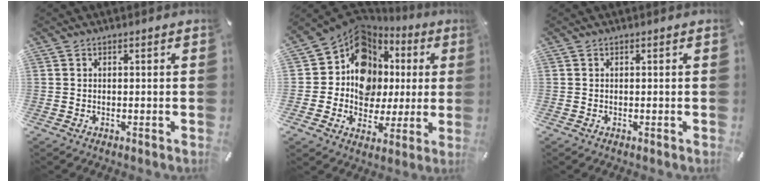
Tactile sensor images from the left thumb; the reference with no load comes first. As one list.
[{"total": 13.4, "force": [4.5, 11.5, 5.3], "torque": [-0.096, -0.058, 0.083]}, {"total": 0.0}]